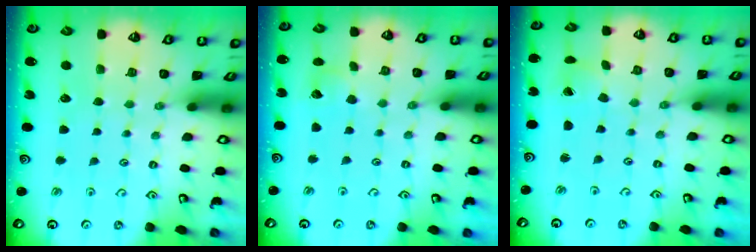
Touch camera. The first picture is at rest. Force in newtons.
{"total": 2.9, "press": 2.9, "slide": 0.3}
{"total": 1.6, "press": 1.6, "slide": 0.1}